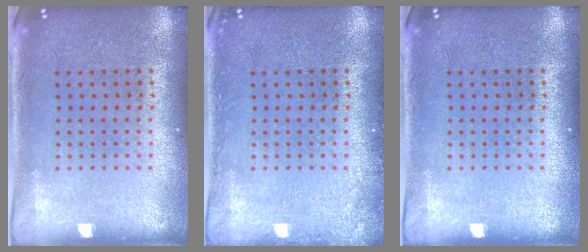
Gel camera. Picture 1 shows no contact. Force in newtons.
{"total": 1.1, "press": 1.1, "slide": 0.1}
{"total": 0.0}